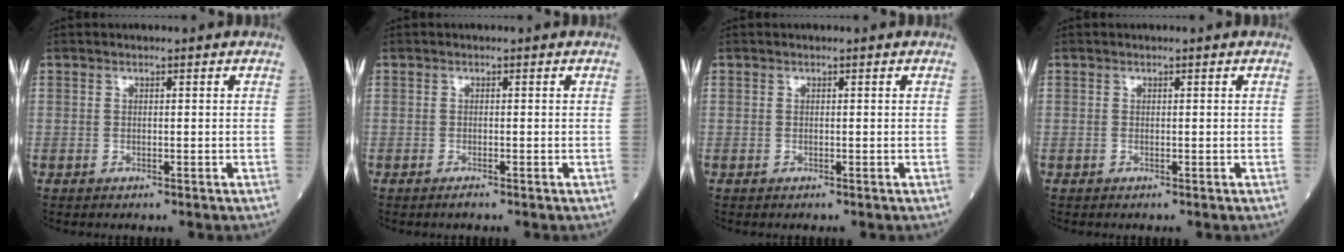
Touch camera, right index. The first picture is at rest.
{"total": 0.7, "force": [-0.5, -0.1, 0.4], "torque": [-0.010, -0.002, -0.009]}
{"total": 0.0}
{"total": 0.0}